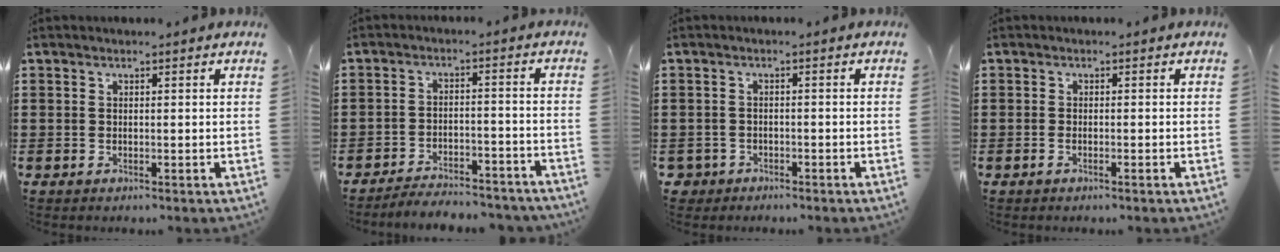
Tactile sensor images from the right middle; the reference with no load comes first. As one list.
[{"total": 4.5, "force": [-4.5, 0.2, 0.6], "torque": [-0.014, 0.002, -0.091]}, {"total": 2.0, "force": [-1.8, 0.9, 0.0], "torque": [-0.007, -0.004, -0.039]}, {"total": 0.7, "force": [-0.5, 0.1, 0.6], "torque": [-0.013, -0.003, -0.008]}]